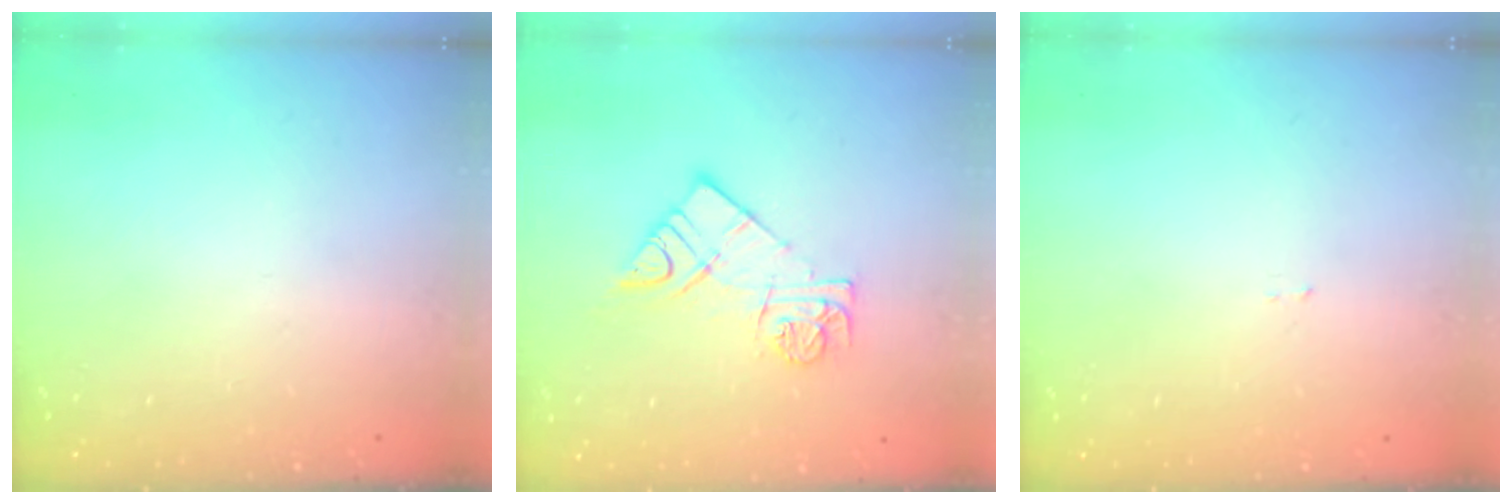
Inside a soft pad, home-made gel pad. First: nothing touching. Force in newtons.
{"total": 10.5, "press": 10.5, "slide": 0.6}
{"total": 1.6, "press": 1.6, "slide": 0.1}